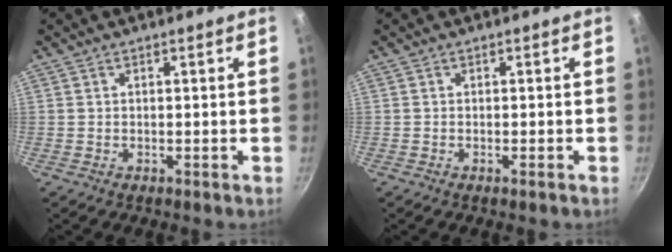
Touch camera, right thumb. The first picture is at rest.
{"total": 0.7, "force": [-0.5, -0.1, 0.5], "torque": [-0.015, 0.002, -0.009]}